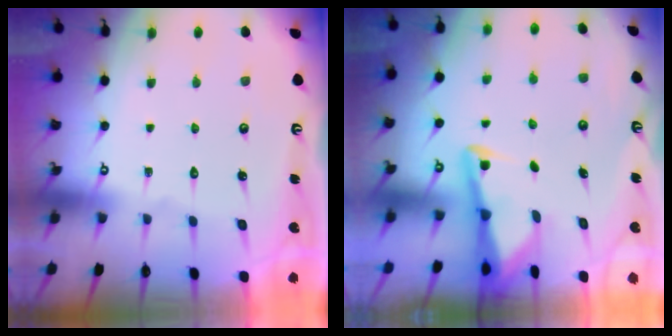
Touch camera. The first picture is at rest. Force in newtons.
{"total": 3.2, "press": 3.2, "slide": 0.4}